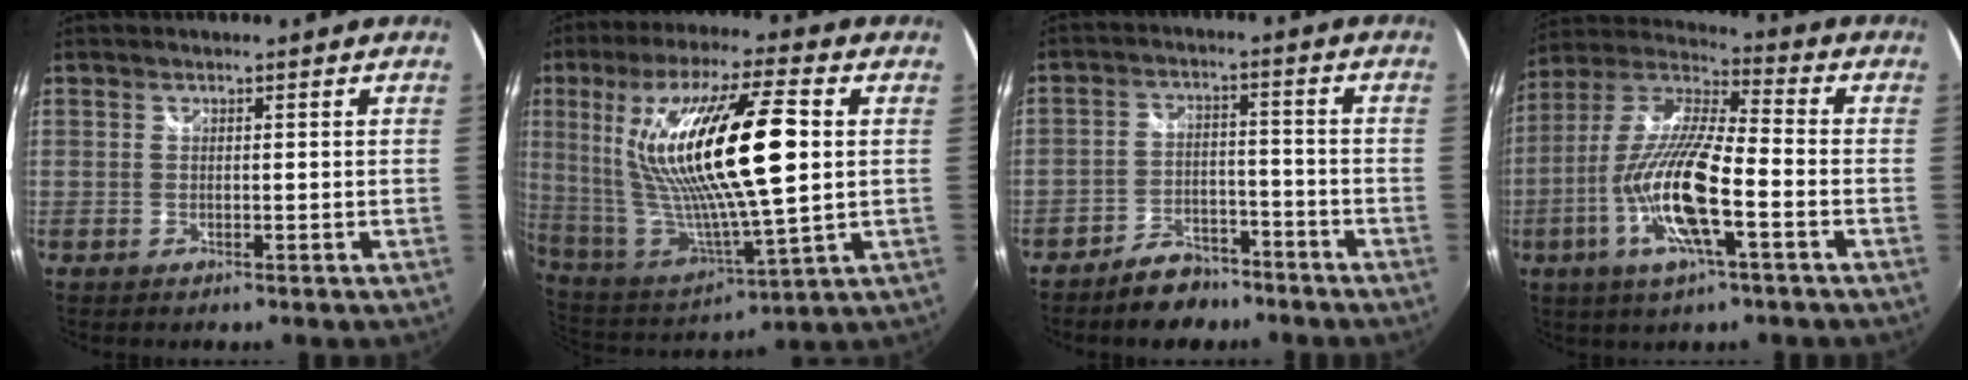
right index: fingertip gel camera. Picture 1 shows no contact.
{"total": 23.9, "force": [5.4, 5.3, 22.7], "torque": [-0.428, 0.000, 0.108]}
{"total": 8.0, "force": [-6.3, 4.1, 2.7], "torque": [-0.066, 0.022, -0.091]}
{"total": 17.1, "force": [-5.8, 3.5, 15.7], "torque": [-0.317, -0.016, -0.119]}